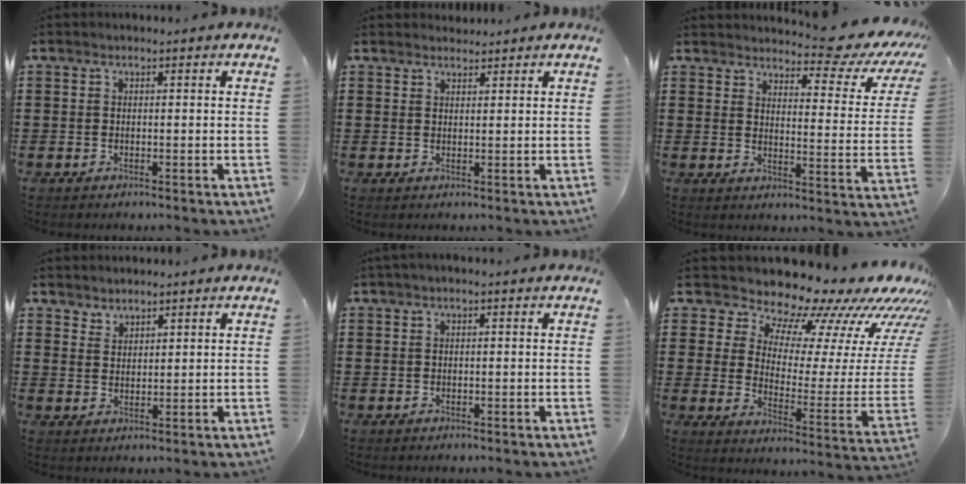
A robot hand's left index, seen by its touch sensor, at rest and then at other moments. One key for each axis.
{"total": 1.8, "fx": 1.7, "fy": 0.5, "fz": -0.1, "tx": -0.003, "ty": 0.001, "tz": 0.034}
{"total": 6.1, "fx": 5.6, "fy": 0.3, "fz": 2.4, "tx": -0.042, "ty": -0.047, "tz": 0.087}
{"total": 2.5, "fx": 2.3, "fy": 0.8, "fz": -0.4, "tx": 0.001, "ty": -0.002, "tz": 0.045}
{"total": 0.6, "fx": 0.2, "fy": 0.0, "fz": 0.5, "tx": -0.010, "ty": 0.000, "tz": 0.003}
{"total": 10.6, "fx": 9.9, "fy": 3.0, "fz": 2.3, "tx": -0.053, "ty": -0.111, "tz": 0.158}